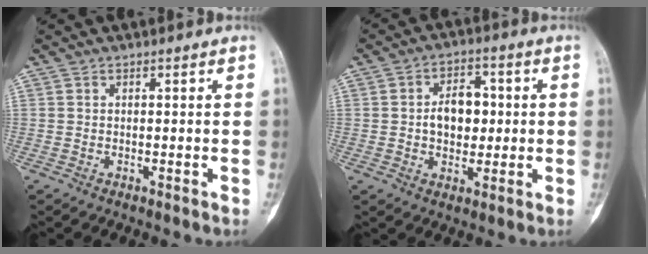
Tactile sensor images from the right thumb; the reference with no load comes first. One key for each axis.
{"total": 8.2, "fx": 0.5, "fy": 5.6, "fz": 6.0, "tx": -0.060, "ty": 0.009, "tz": 0.005}